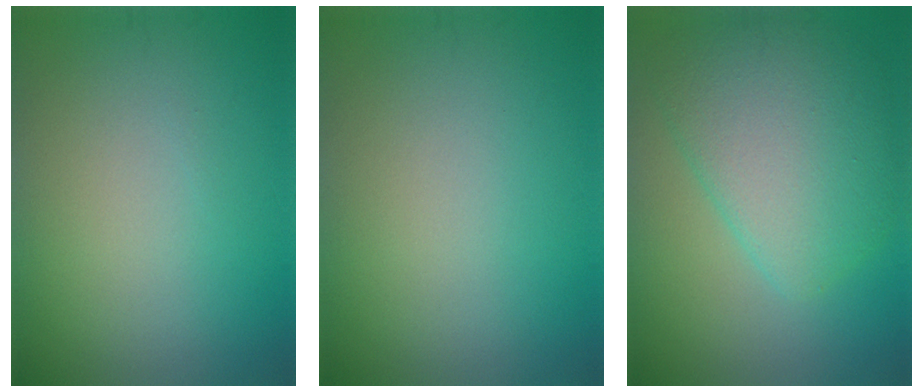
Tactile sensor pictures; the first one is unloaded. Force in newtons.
{"total": 0.0}
{"total": 7.4, "press": 7.4, "slide": 0.4}